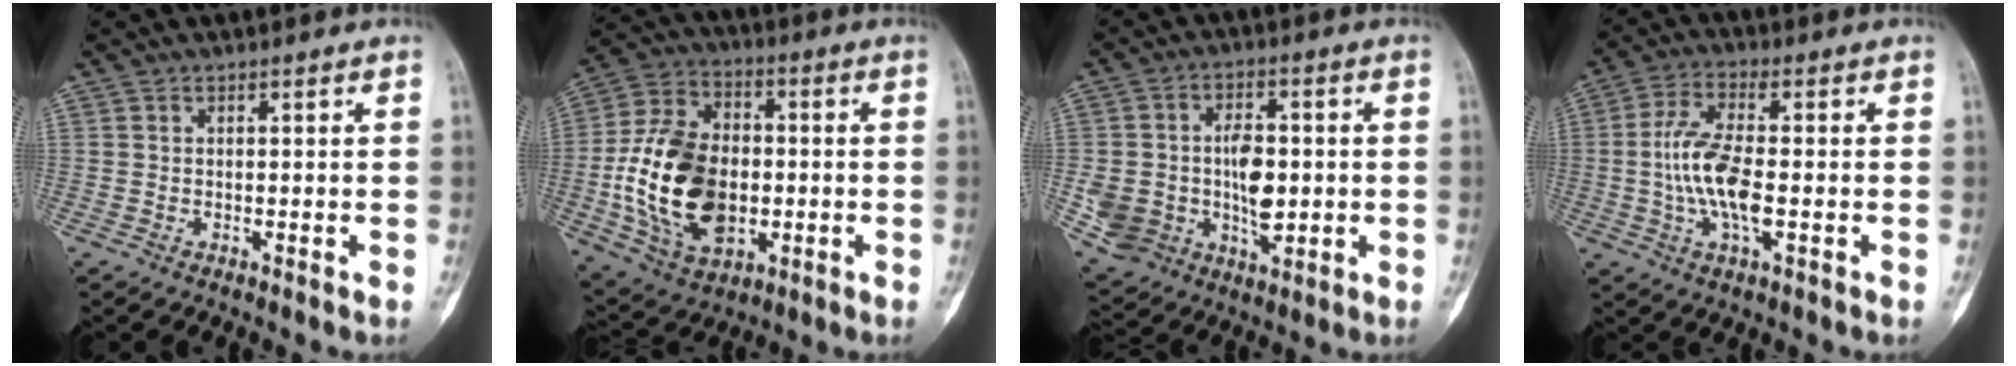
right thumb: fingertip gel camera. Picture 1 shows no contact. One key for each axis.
{"total": 21.0, "fx": -2.4, "fy": 13.9, "fz": 15.6, "tx": -0.271, "ty": 0.012, "tz": -0.033}
{"total": 14.9, "fx": -0.8, "fy": 10.1, "fz": 11.0, "tx": -0.173, "ty": 0.011, "tz": 0.005}
{"total": 10.7, "fx": -1.1, "fy": 4.0, "fz": 9.8, "tx": -0.210, "ty": 0.009, "tz": -0.023}